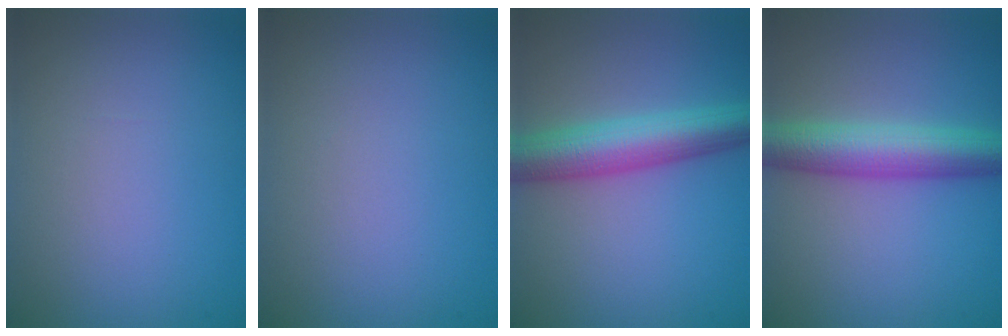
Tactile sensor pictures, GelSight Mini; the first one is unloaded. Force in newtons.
{"total": 0.0}
{"total": 6.4, "press": 6.4, "slide": 0.2}
{"total": 6.0, "press": 6.0, "slide": 0.1}